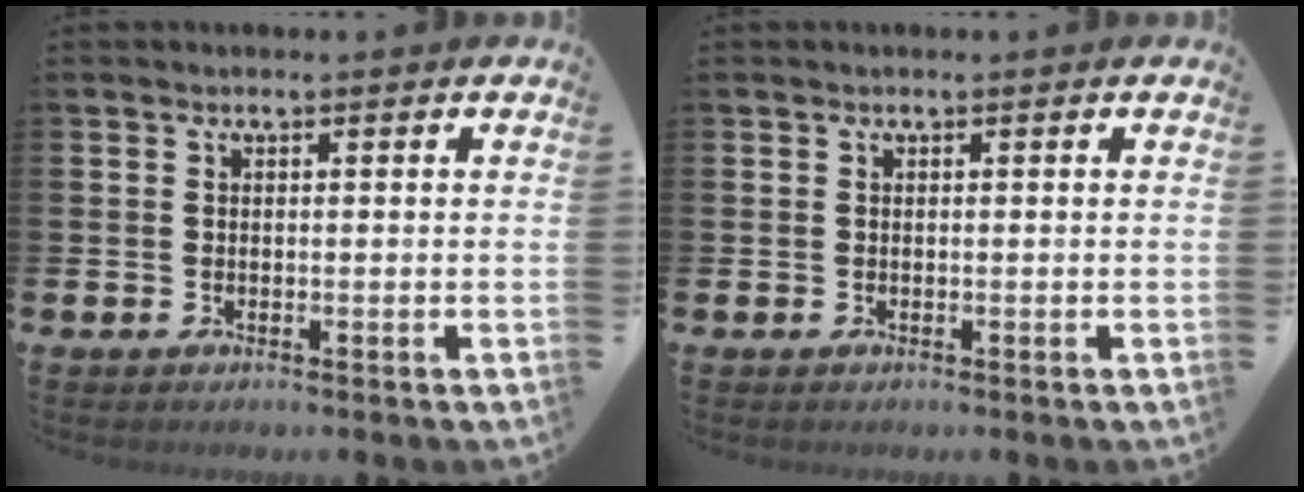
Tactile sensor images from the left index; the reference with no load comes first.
{"total": 0.0}